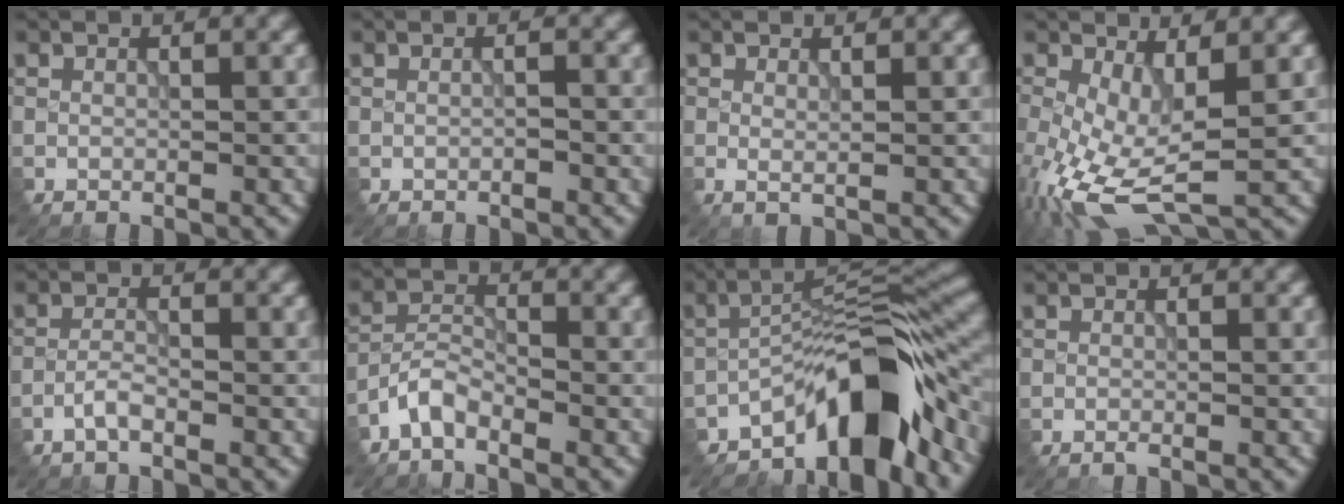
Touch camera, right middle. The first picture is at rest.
{"total": 0.6, "force": [-0.2, 0.1, 0.6], "torque": [-0.014, -0.002, -0.007]}
{"total": 0.9, "force": [0.3, 0.2, 0.8], "torque": [-0.016, -0.003, 0.006]}
{"total": 8.3, "force": [-2.0, 3.6, 7.2], "torque": [-0.166, -0.016, -0.033]}
{"total": 1.7, "force": [-1.1, 0.3, 1.2], "torque": [-0.025, 0.004, -0.026]}
{"total": 2.9, "force": [-2.3, 1.1, 1.5], "torque": [-0.030, 0.010, -0.053]}
{"total": 9.4, "force": [-6.3, 2.7, 6.4], "torque": [-0.079, 0.018, -0.115]}
{"total": 0.6, "force": [-0.3, 0.0, 0.5], "torque": [-0.010, -0.003, -0.006]}